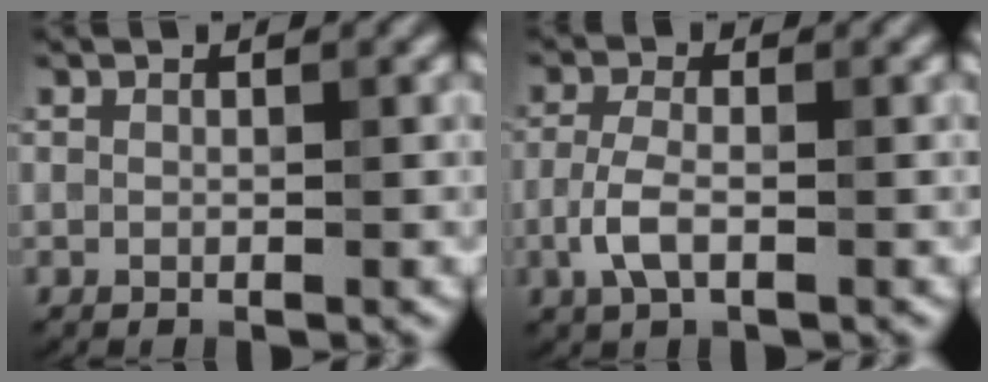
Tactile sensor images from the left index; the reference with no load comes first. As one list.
[{"total": 2.9, "force": [-1.1, 1.0, 2.5], "torque": [-0.060, 0.005, -0.024]}]